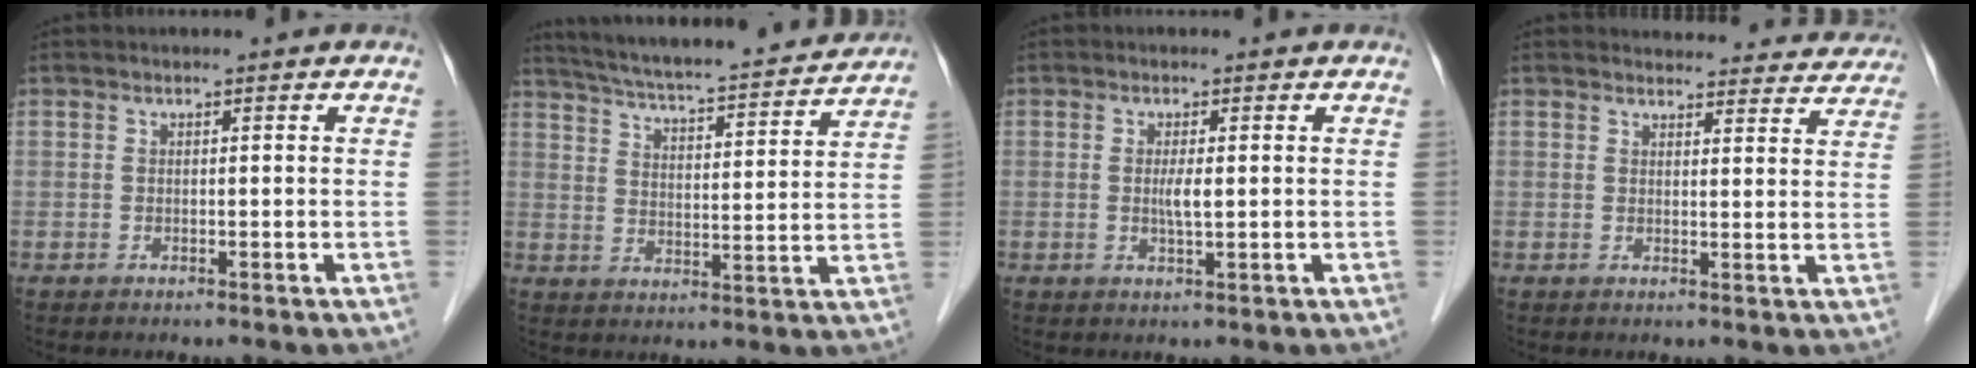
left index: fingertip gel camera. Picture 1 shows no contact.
{"total": 20.8, "force": [19.1, 2.2, 8.2], "torque": [-0.138, 0.002, 0.265]}
{"total": 2.2, "force": [-0.1, 0.2, 2.2], "torque": [-0.046, -0.005, 0.000]}
{"total": 15.2, "force": [14.6, 3.7, 1.9], "torque": [0.006, -0.019, 0.147]}